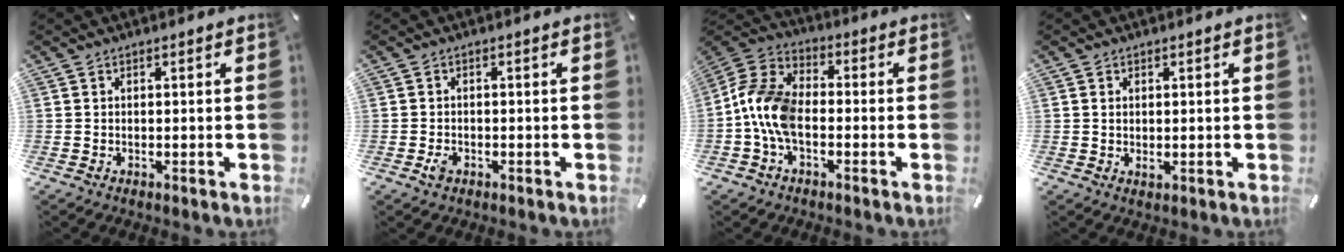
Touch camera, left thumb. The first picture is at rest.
{"total": 1.9, "force": [-0.9, 1.3, 0.9], "torque": [-0.017, 0.004, -0.017]}
{"total": 10.9, "force": [-3.2, 6.8, 7.8], "torque": [-0.170, 0.018, -0.057]}
{"total": 1.2, "force": [0.1, 0.7, 1.0], "torque": [-0.021, 0.003, 0.001]}